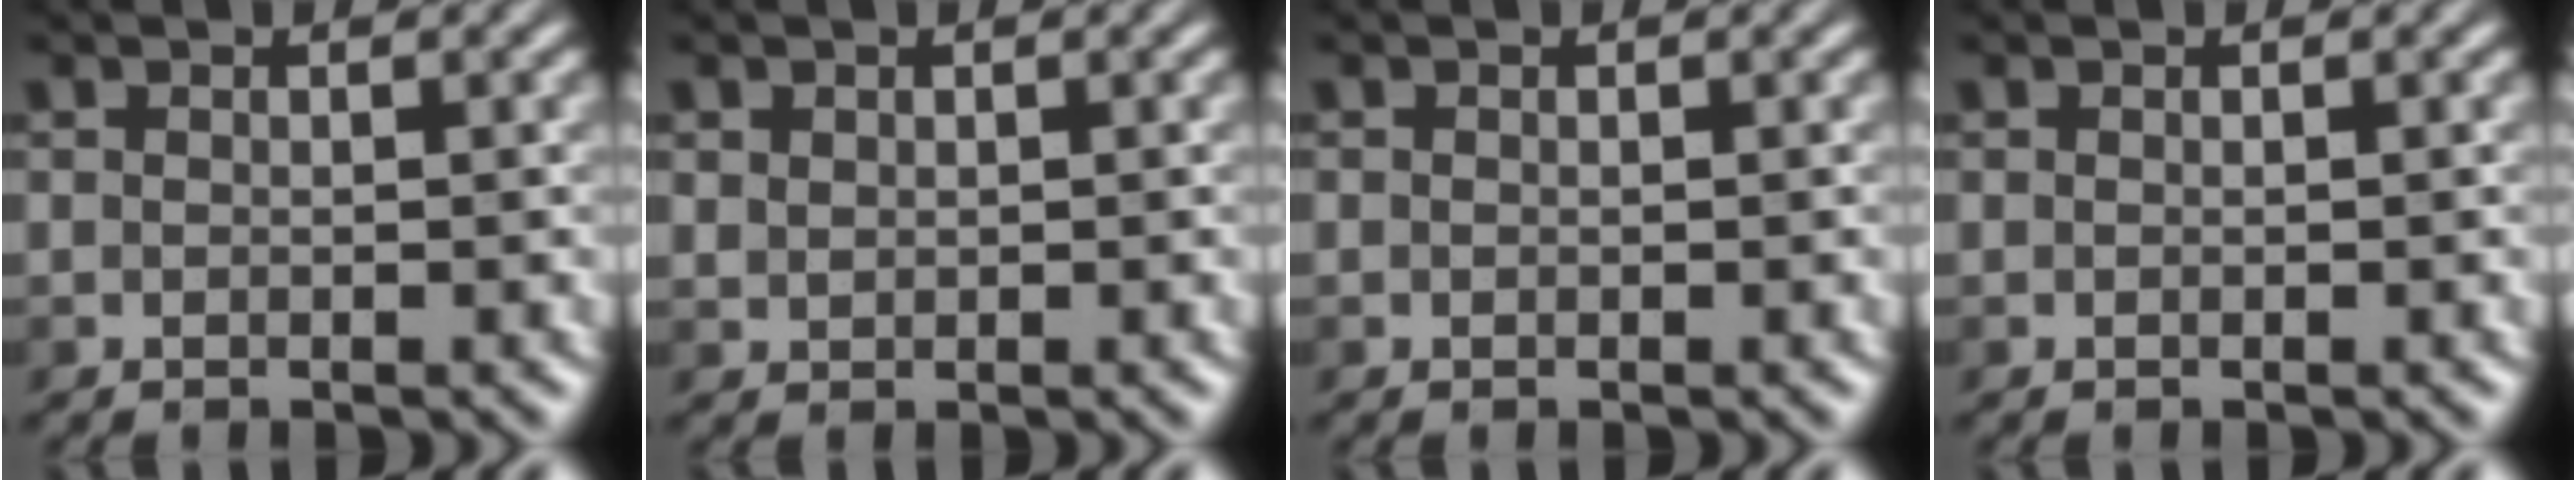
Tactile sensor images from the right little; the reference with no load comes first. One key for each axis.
{"total": 1.0, "fx": 0.6, "fy": 0.8, "fz": 0.1, "tx": -0.010, "ty": -0.001, "tz": 0.009}
{"total": 0.0}
{"total": 0.0}